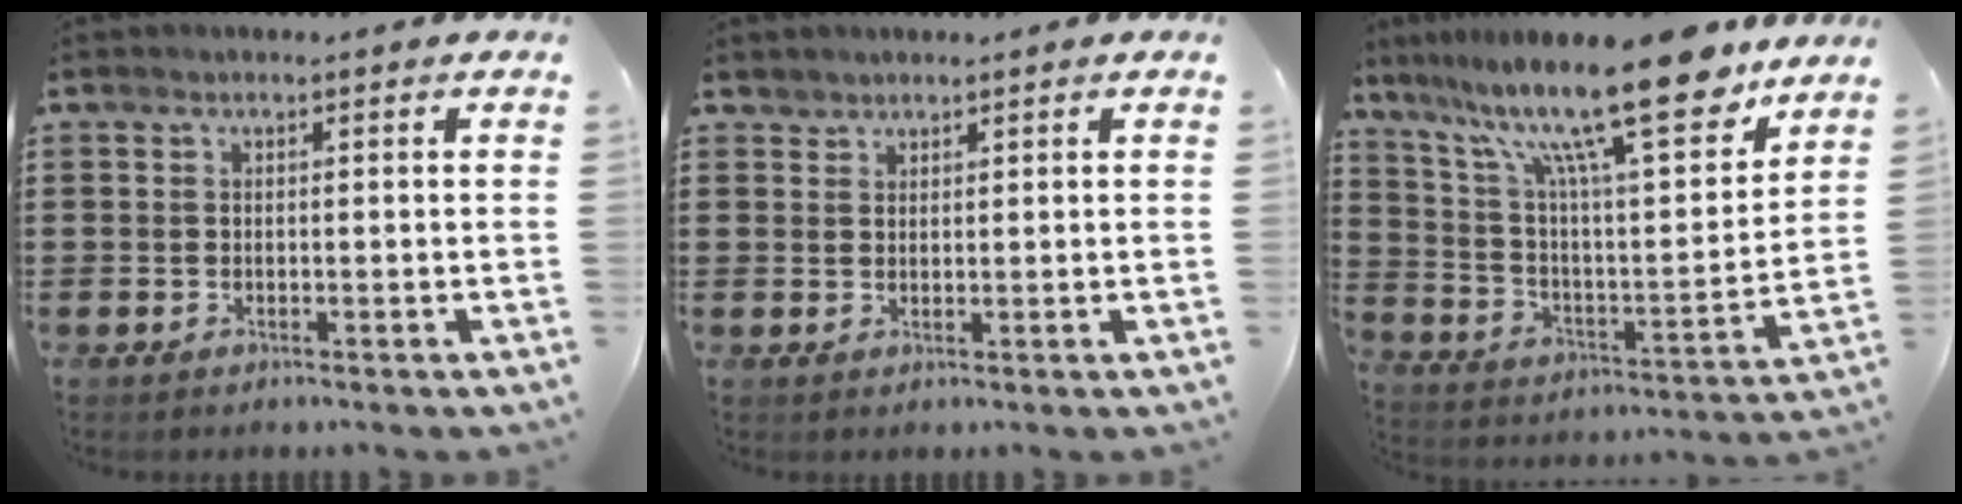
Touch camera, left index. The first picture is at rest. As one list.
[{"total": 1.5, "force": [1.4, 0.6, -0.1], "torque": [-0.002, 0.000, 0.029]}, {"total": 19.6, "force": [14.0, 3.3, 13.3], "torque": [-0.258, -0.072, 0.231]}]